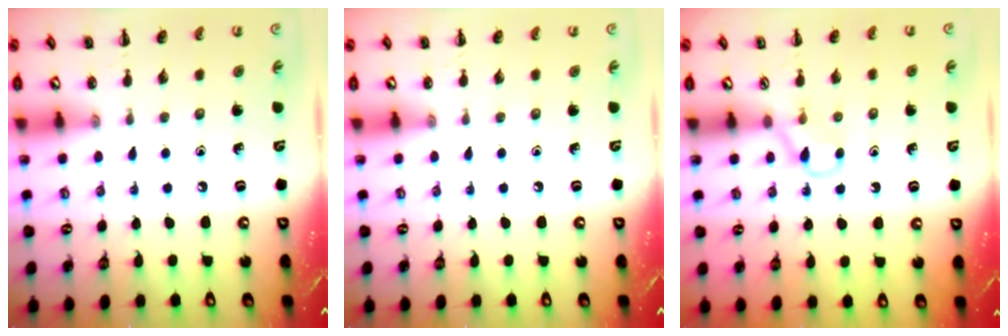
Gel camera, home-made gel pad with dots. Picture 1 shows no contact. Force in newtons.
{"total": 0.0}
{"total": 2.7, "press": 2.4, "slide": 1.1}